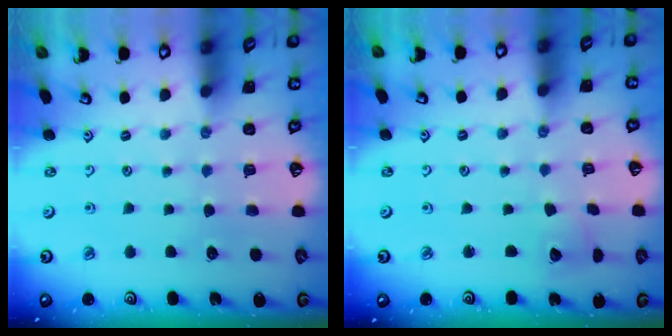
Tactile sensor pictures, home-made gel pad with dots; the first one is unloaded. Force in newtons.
{"total": 3.0, "press": 2.9, "slide": 0.4}